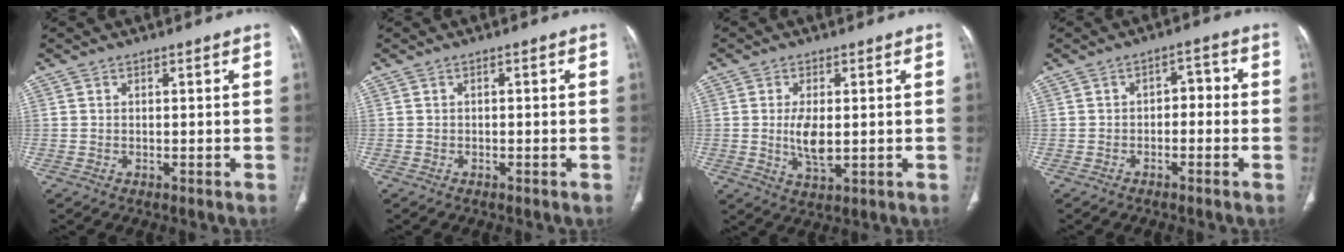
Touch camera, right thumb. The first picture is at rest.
{"total": 0.0}
{"total": 5.9, "force": [0.0, 2.6, 5.3], "torque": [-0.101, -0.013, 0.005]}
{"total": 3.7, "force": [-0.8, 2.4, 2.7], "torque": [-0.020, 0.025, -0.019]}